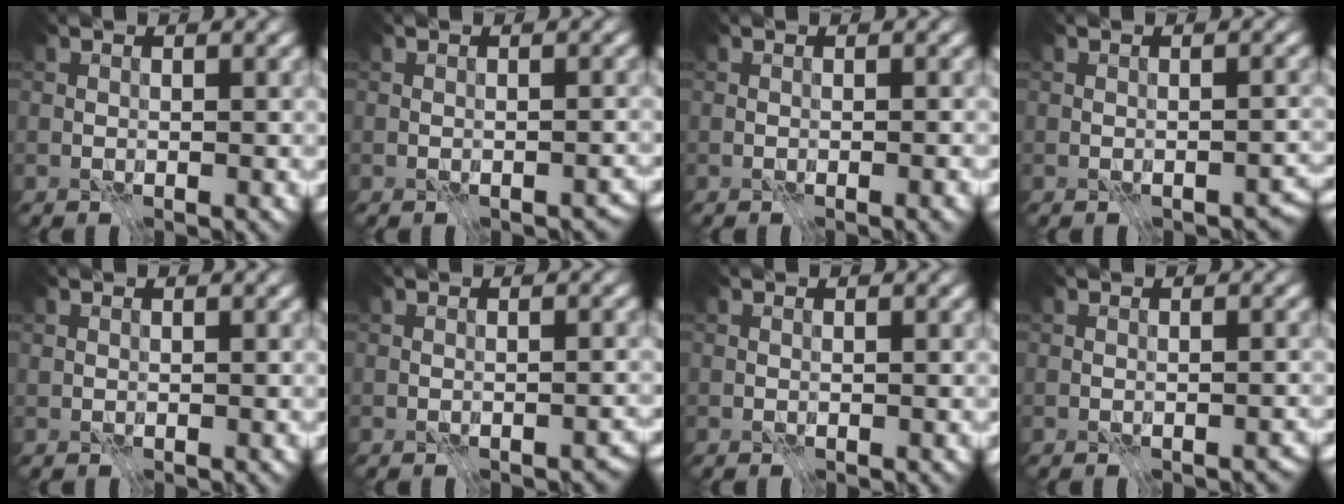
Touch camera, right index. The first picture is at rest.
{"total": 1.2, "force": [-0.7, 0.7, 0.6], "torque": [-0.002, -0.008, -0.004]}
{"total": 0.7, "force": [-0.4, 0.1, 0.6], "torque": [-0.011, 0.000, -0.004]}
{"total": 2.3, "force": [-1.3, 1.3, 1.4], "torque": [-0.011, -0.009, -0.016]}
{"total": 0.0}
{"total": 1.2, "force": [-0.8, 0.7, 0.6], "torque": [-0.003, -0.007, -0.007]}
{"total": 0.0}
{"total": 0.8, "force": [-0.5, 0.4, 0.3], "torque": [-0.002, -0.007, -0.002]}